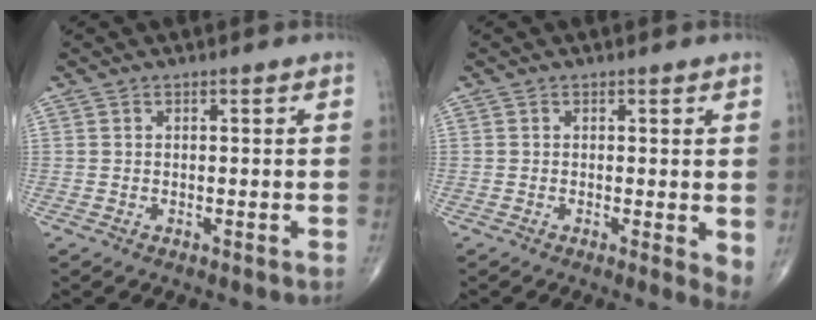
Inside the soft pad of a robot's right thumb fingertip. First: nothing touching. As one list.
[{"total": 3.4, "force": [0.1, 0.9, 3.3], "torque": [-0.047, -0.011, -0.002]}]